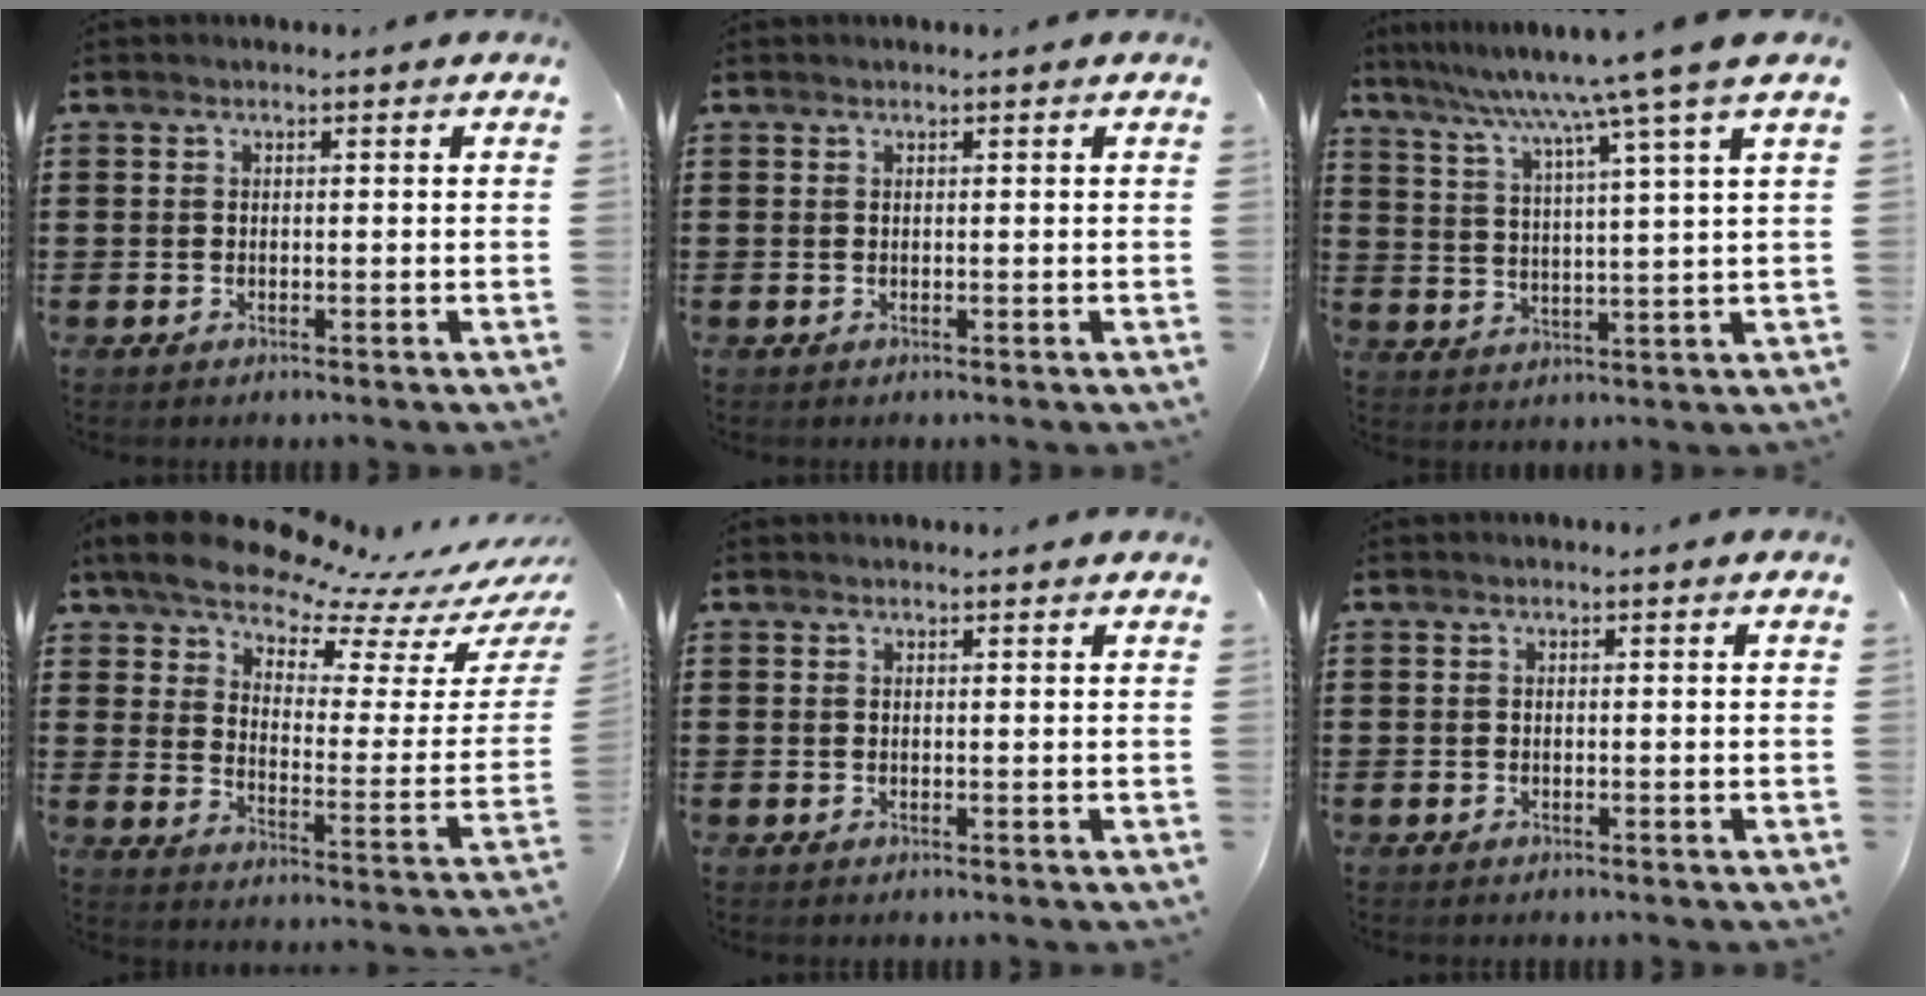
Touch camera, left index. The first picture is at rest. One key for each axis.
{"total": 0.0}
{"total": 8.6, "fx": 6.6, "fy": -1.8, "fz": 5.2, "tx": -0.127, "ty": -0.038, "tz": 0.099}
{"total": 8.7, "fx": 8.0, "fy": 1.2, "fz": 3.1, "tx": -0.087, "ty": -0.069, "tz": 0.133}
{"total": 0.7, "fx": 0.7, "fy": 0.0, "fz": 0.1, "tx": -0.004, "ty": -0.001, "tz": 0.014}
{"total": 0.0}